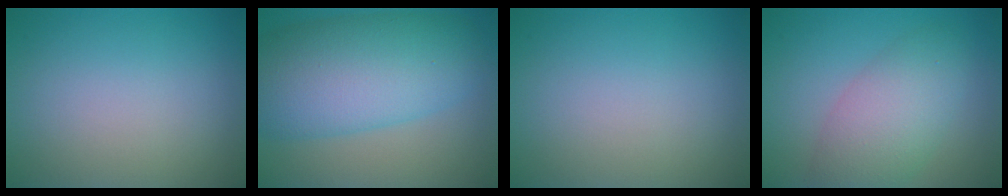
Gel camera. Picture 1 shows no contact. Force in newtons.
{"total": 10.4, "press": 10.4, "slide": 0.2}
{"total": 0.0}
{"total": 5.3, "press": 5.3, "slide": 0.3}